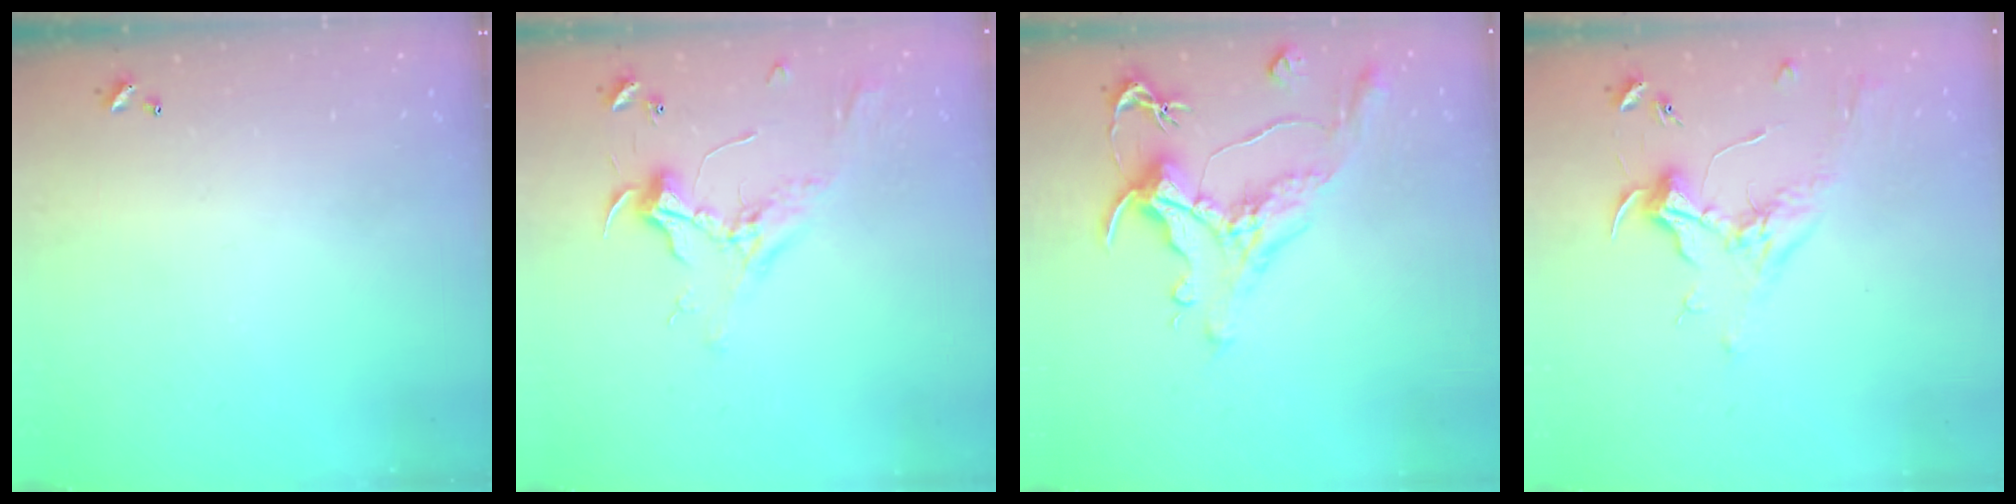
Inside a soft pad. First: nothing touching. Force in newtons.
{"total": 2.3, "press": 2.2, "slide": 0.7}
{"total": 1.5, "press": 0.4, "slide": 1.5}
{"total": 1.8, "press": 1.7, "slide": 0.7}